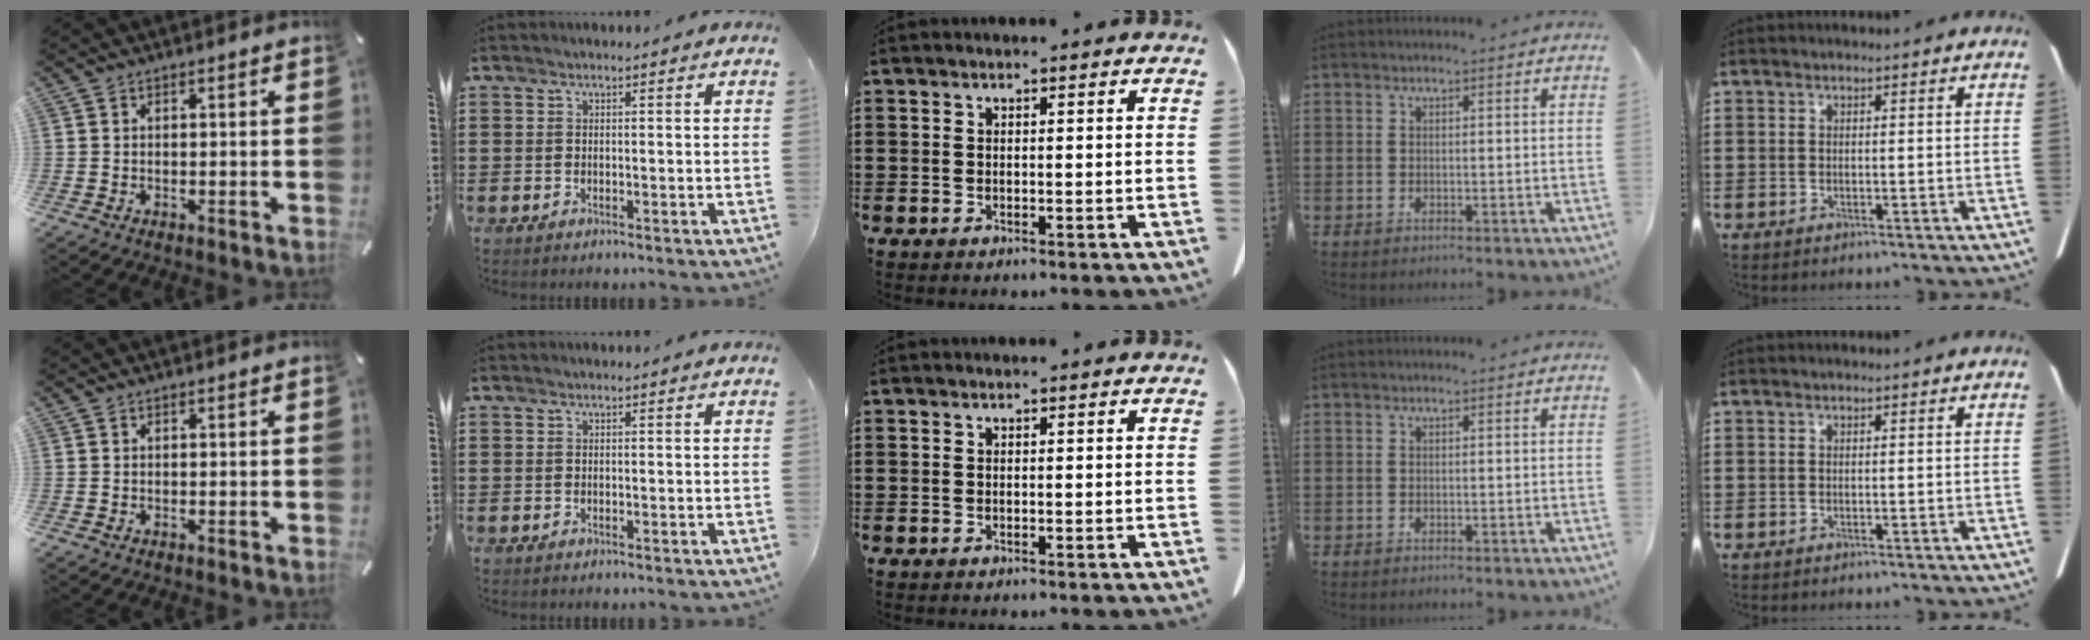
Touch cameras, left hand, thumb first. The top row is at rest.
{}